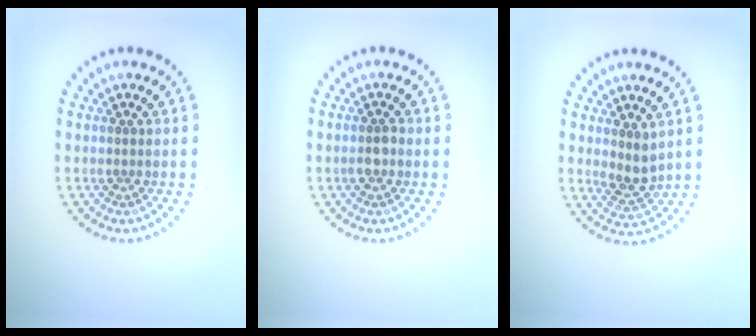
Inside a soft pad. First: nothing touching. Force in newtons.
{"total": 1.3, "press": 1.3, "slide": 0.4}
{"total": 2.4, "press": 2.1, "slide": 1.1}